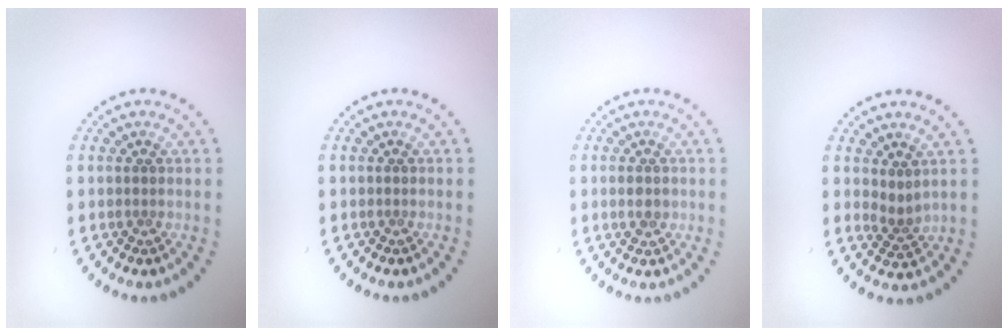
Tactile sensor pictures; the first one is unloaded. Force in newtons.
{"total": 0.0}
{"total": 1.4, "press": 1.4, "slide": 0.1}
{"total": 1.8, "press": 1.1, "slide": 1.3}